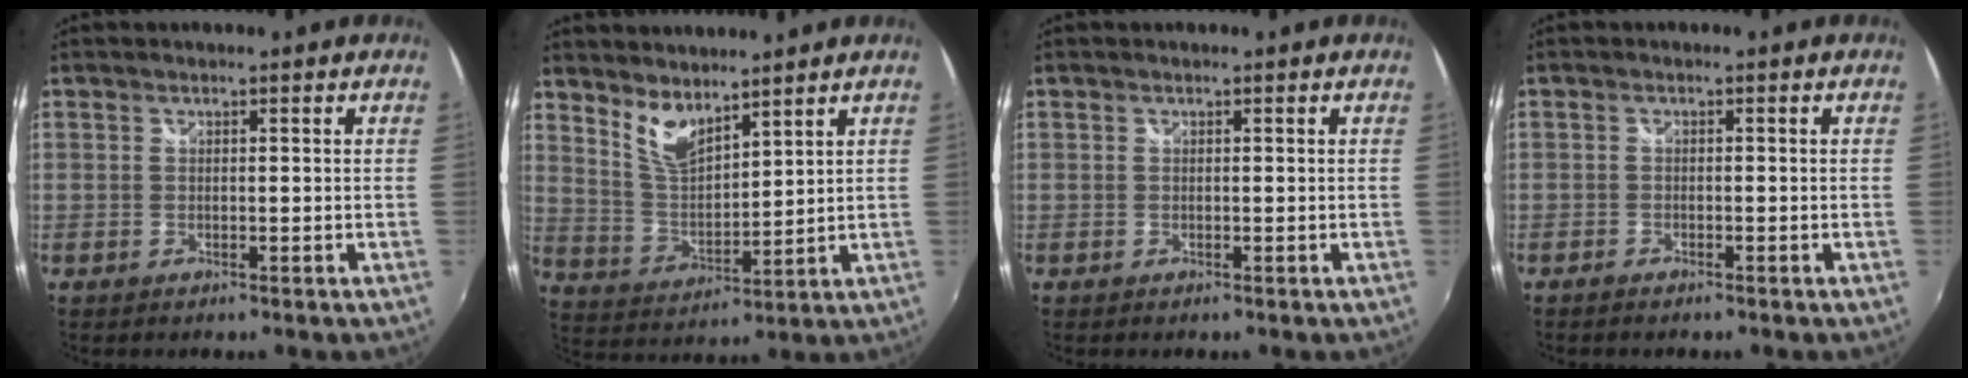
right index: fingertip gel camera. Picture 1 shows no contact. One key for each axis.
{"total": 7.4, "fx": 5.7, "fy": 2.5, "fz": 4.0, "tx": -0.076, "ty": -0.005, "tz": 0.116}
{"total": 0.0}
{"total": 1.2, "fx": -1.1, "fy": 0.4, "fz": 0.4, "tx": -0.015, "ty": -0.002, "tz": -0.023}